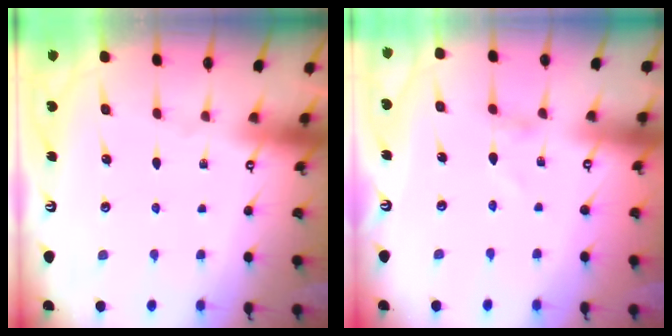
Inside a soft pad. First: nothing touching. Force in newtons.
{"total": 1.4, "press": 1.4, "slide": 0.1}